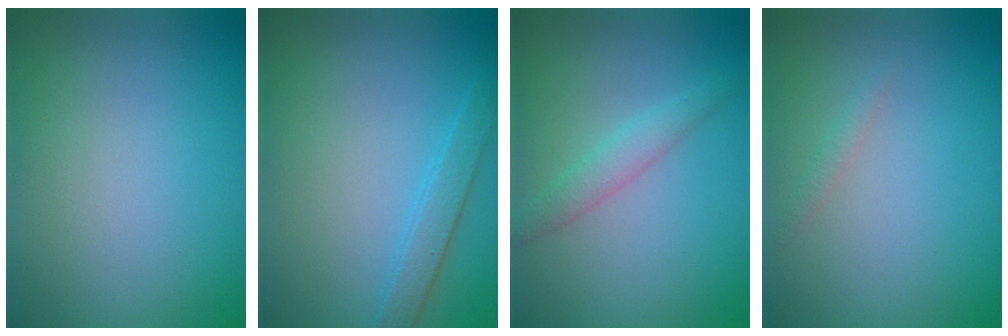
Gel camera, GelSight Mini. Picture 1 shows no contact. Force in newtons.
{"total": 2.0, "press": 2.0, "slide": 0.1}
{"total": 1.9, "press": 1.9, "slide": 0.1}
{"total": 0.7, "press": 0.7, "slide": 0.1}